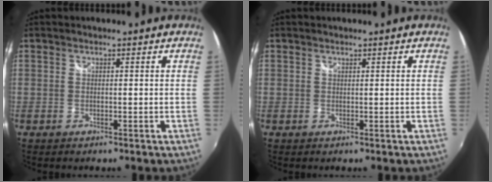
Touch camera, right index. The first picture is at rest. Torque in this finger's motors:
{"motor_torque": [-0.01, 0.11, 0.03, 0.01]}